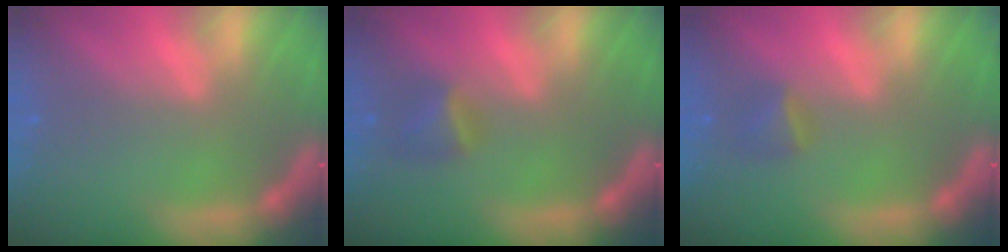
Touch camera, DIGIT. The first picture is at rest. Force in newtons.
{"total": 2.4}
{"total": 1.9}